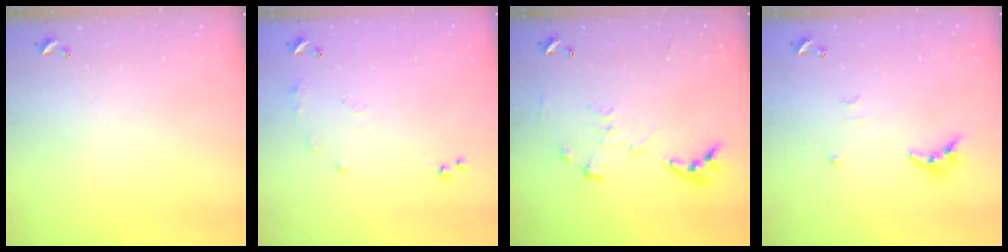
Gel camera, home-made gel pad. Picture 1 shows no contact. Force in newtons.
{"total": 8.3, "press": 8.3, "slide": 0.8}
{"total": 0.0}
{"total": 7.9, "press": 7.9, "slide": 0.2}